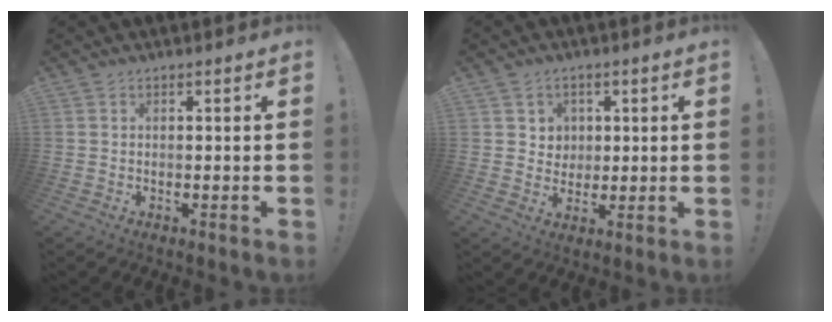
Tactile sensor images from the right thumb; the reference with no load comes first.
{"total": 5.1, "force": [2.0, 4.7, 0.5], "torque": [-0.005, -0.017, 0.039]}